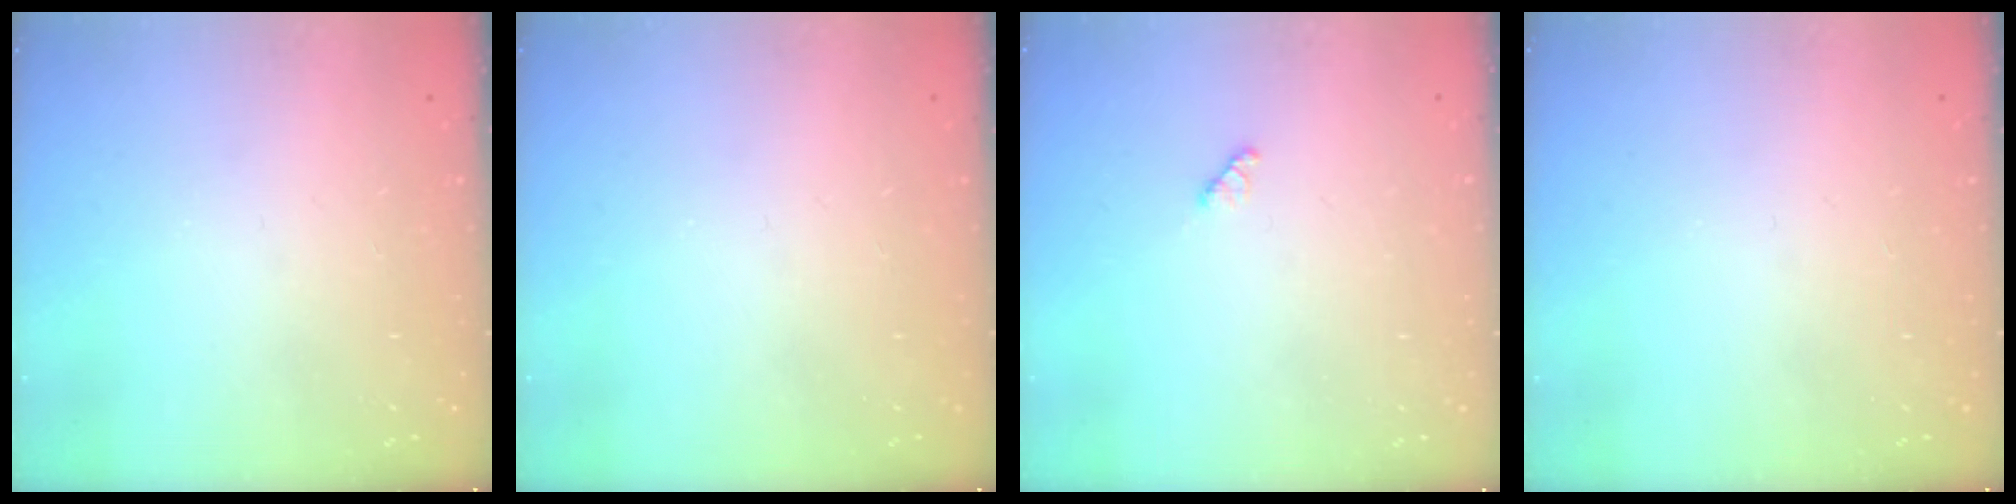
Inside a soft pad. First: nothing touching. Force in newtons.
{"total": 0.0}
{"total": 2.9, "press": 2.9, "slide": 0.3}
{"total": 0.0}